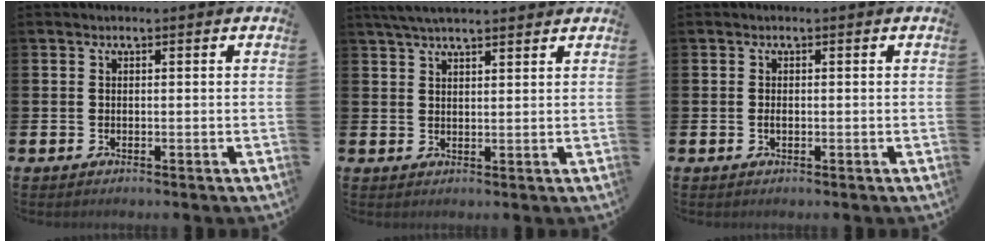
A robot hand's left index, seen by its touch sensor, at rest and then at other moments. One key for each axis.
{"total": 4.1, "fx": 3.8, "fy": 0.7, "fz": 1.5, "tx": -0.038, "ty": -0.006, "tz": 0.069}
{"total": 0.8, "fx": -0.1, "fy": 0.4, "fz": 0.6, "tx": -0.017, "ty": 0.003, "tz": -0.003}